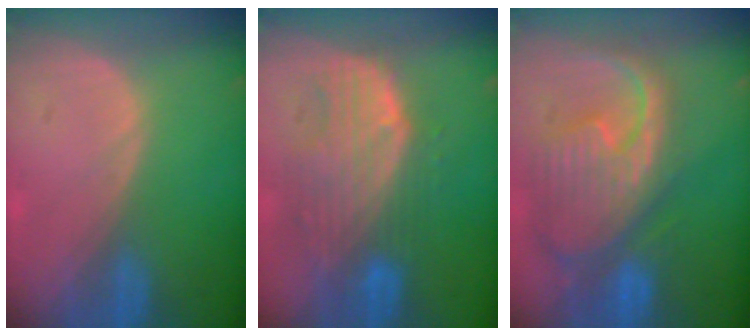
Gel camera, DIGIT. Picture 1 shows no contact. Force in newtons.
{"total": 10.1, "press": 8.8, "slide": 4.9}
{"total": 12.5, "press": 10.6, "slide": 6.5}